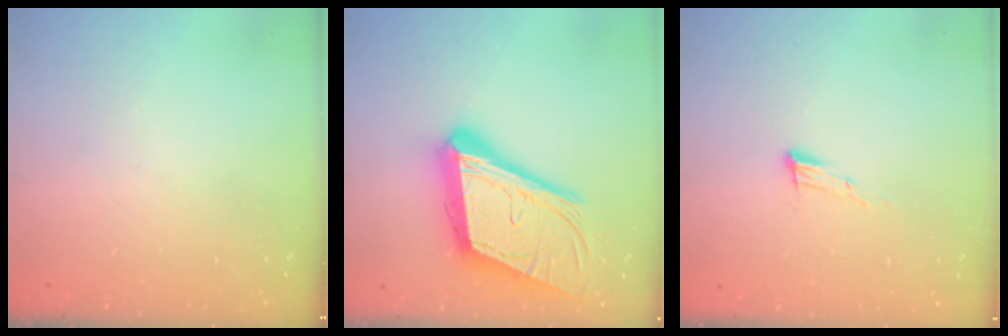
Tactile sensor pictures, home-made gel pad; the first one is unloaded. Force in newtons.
{"total": 24.2, "press": 23.8, "slide": 4.4}
{"total": 7.7, "press": 7.6, "slide": 1.2}